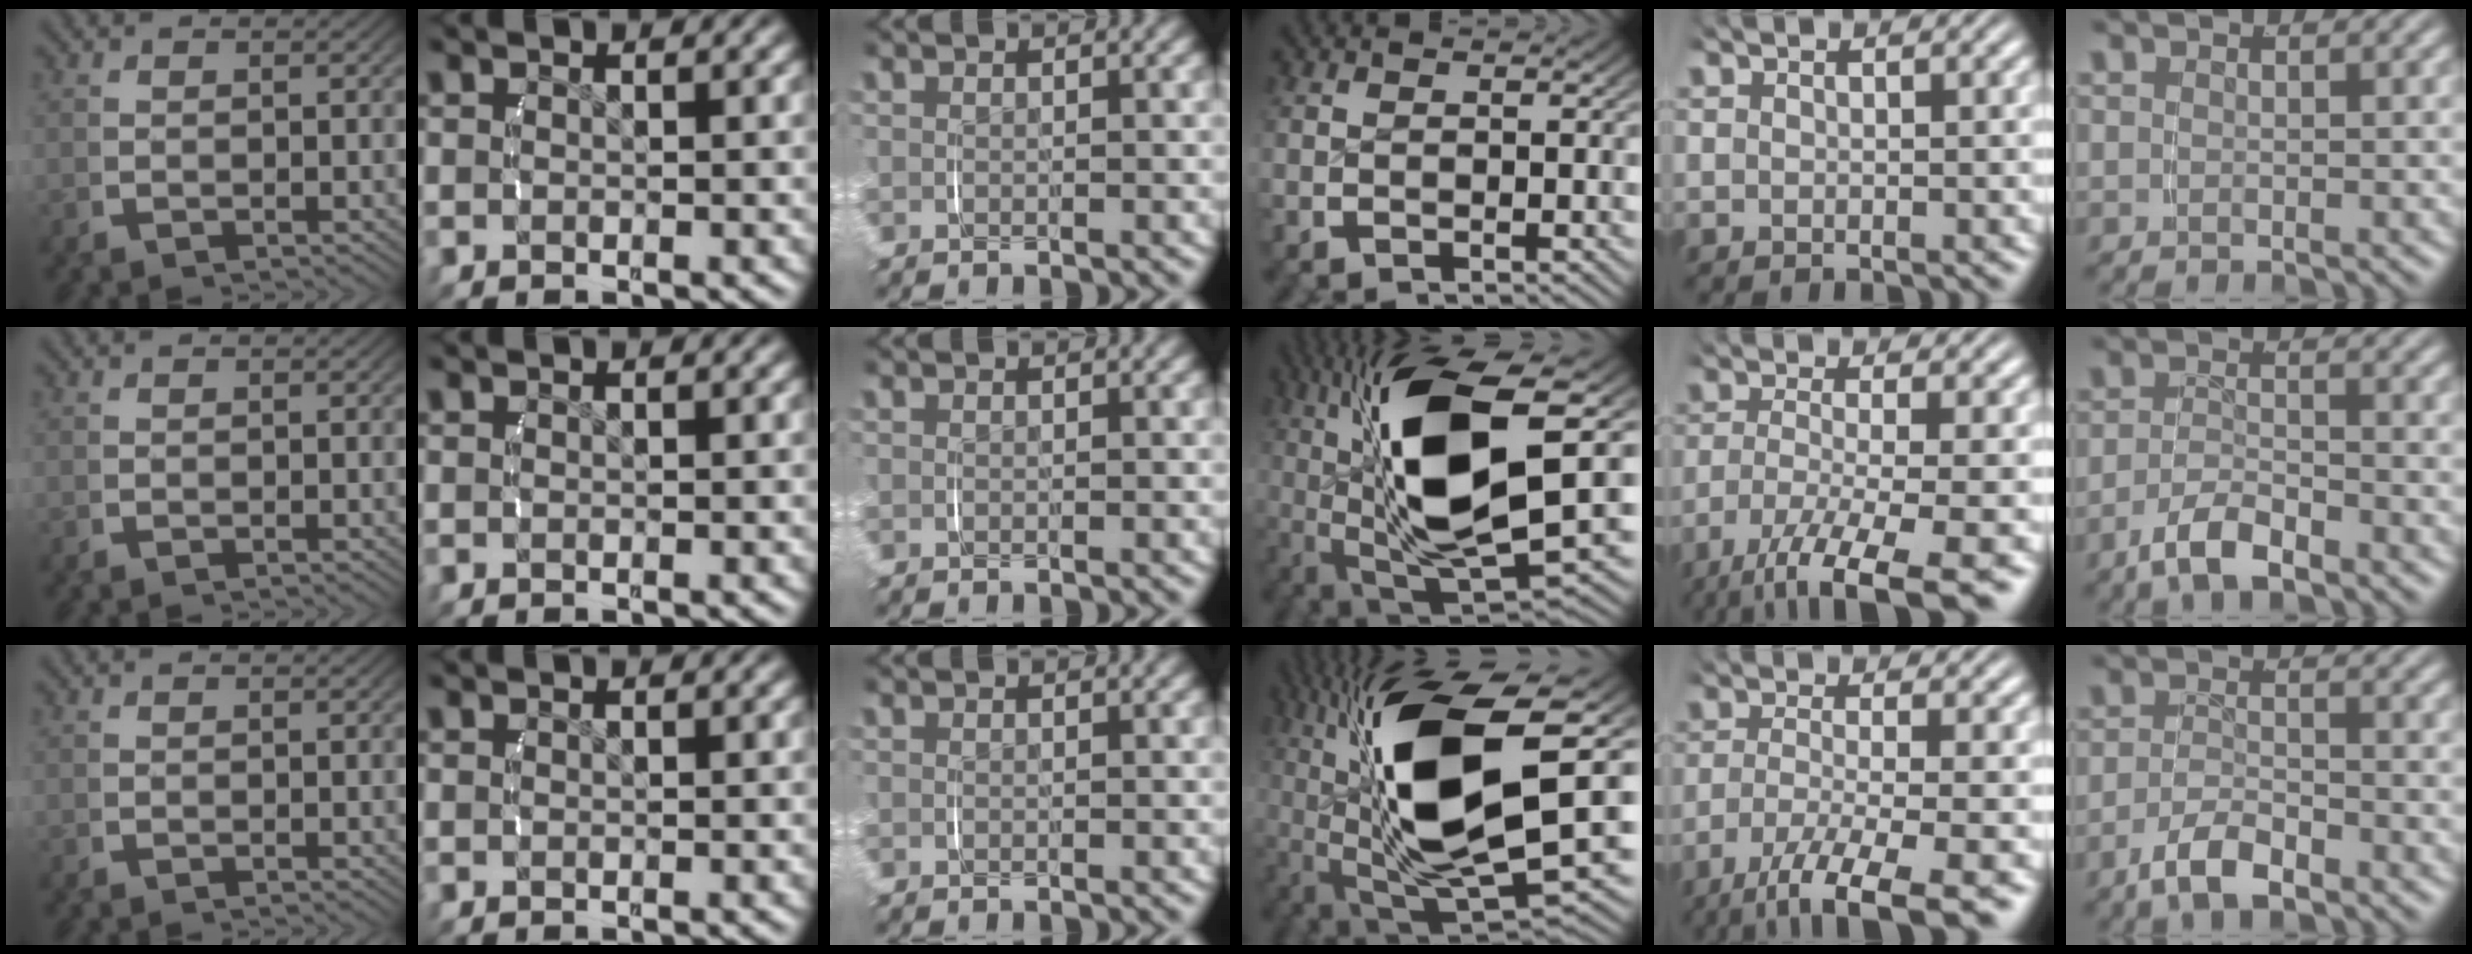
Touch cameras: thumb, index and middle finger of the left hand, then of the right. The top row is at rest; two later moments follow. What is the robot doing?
{"motion": "lift_and_place", "object": "camera"}